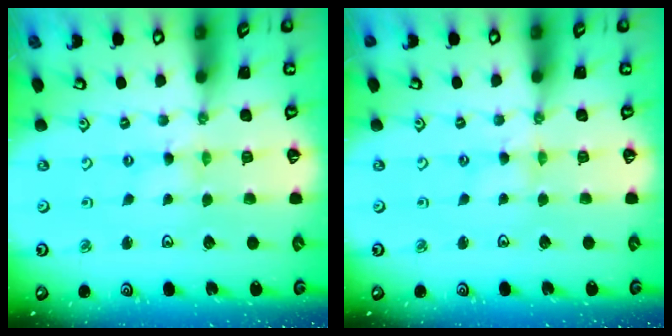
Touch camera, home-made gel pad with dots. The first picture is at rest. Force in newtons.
{"total": 1.0, "press": 0.9, "slide": 0.2}